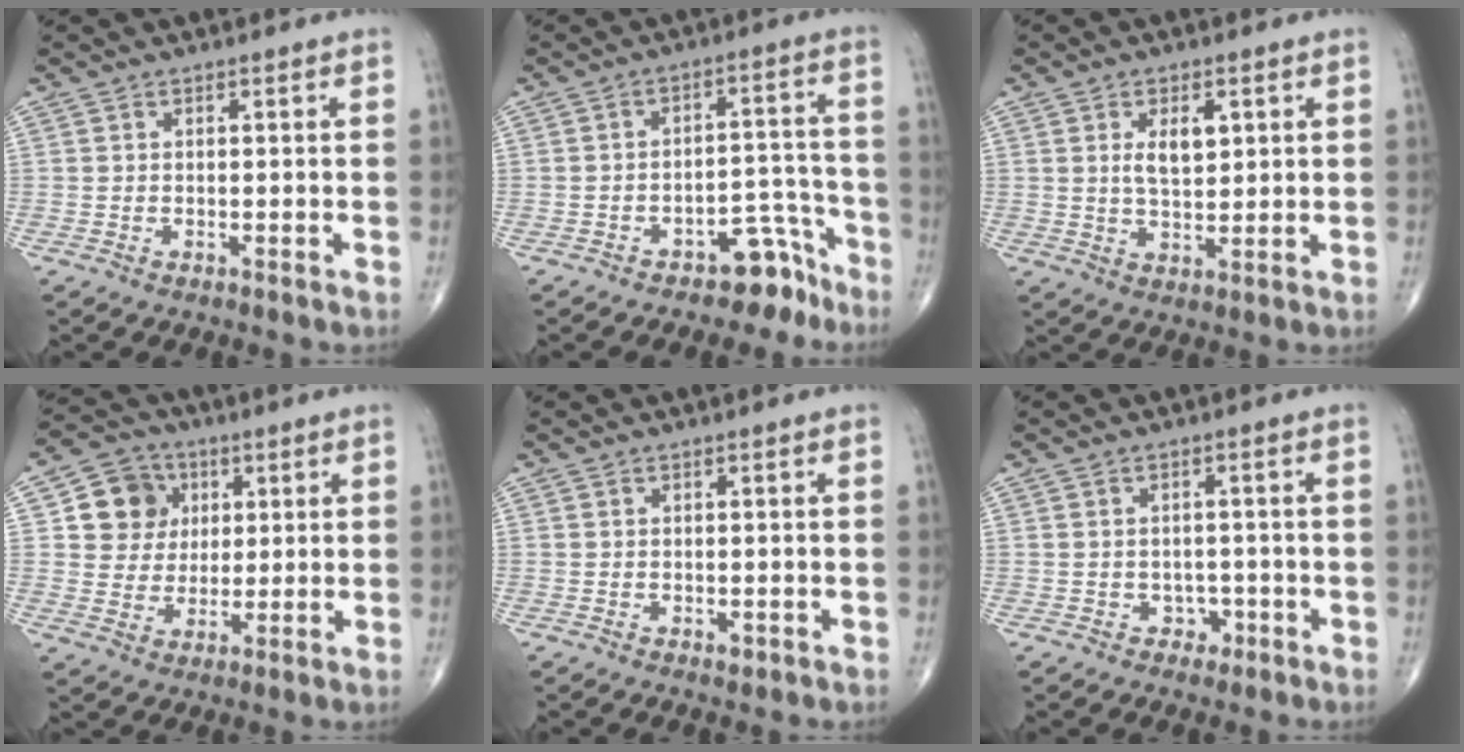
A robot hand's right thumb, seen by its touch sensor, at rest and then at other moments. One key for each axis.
{"total": 7.3, "fx": -5.4, "fy": 3.8, "fz": 3.1, "tx": -0.009, "ty": 0.078, "tz": -0.081}
{"total": 5.8, "fx": 1.7, "fy": 3.0, "fz": 4.7, "tx": -0.066, "ty": -0.011, "tz": 0.031}
{"total": 9.7, "fx": 2.7, "fy": 8.7, "fz": 3.2, "tx": -0.013, "ty": -0.004, "tz": 0.046}
{"total": 1.0, "fx": -0.3, "fy": 0.6, "fz": 0.7, "tx": -0.007, "ty": -0.001, "tz": -0.004}
{"total": 2.5, "fx": -1.0, "fy": 2.2, "fz": 0.8, "tx": 0.008, "ty": 0.007, "tz": -0.014}